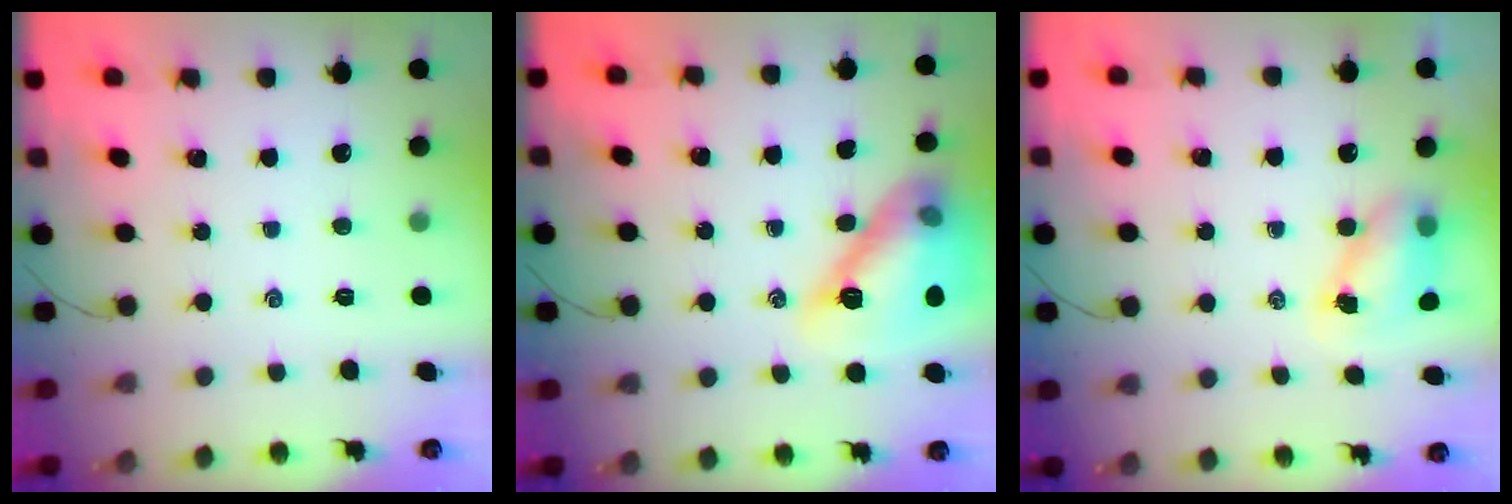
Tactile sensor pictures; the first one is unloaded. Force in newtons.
{"total": 16.9, "press": 16.9, "slide": 0.5}
{"total": 6.4, "press": 6.3, "slide": 0.8}